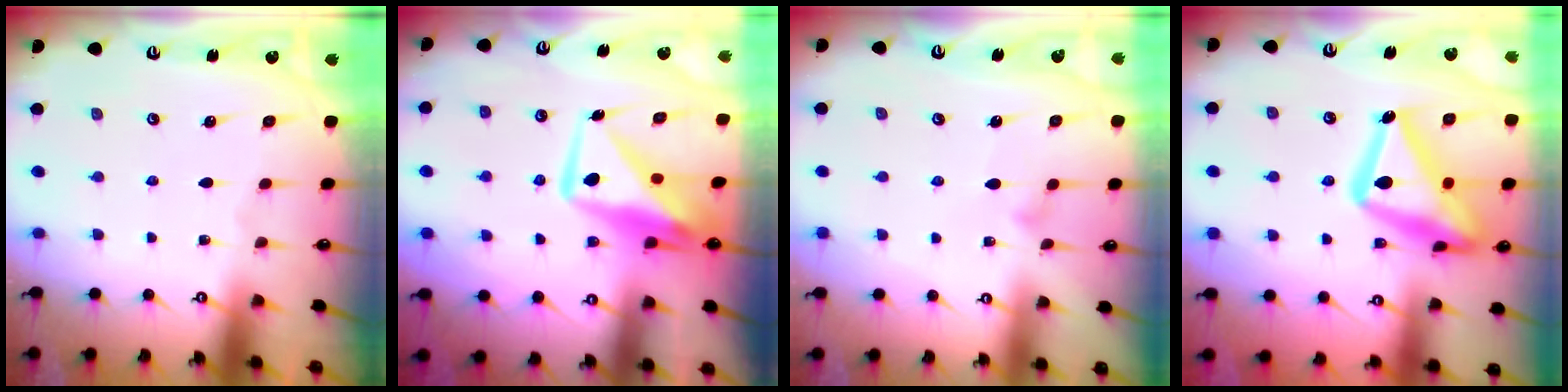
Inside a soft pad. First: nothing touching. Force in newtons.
{"total": 11.7, "press": 11.7, "slide": 0.8}
{"total": 6.6, "press": 6.6, "slide": 0.3}
{"total": 22.2, "press": 22.2, "slide": 1.5}